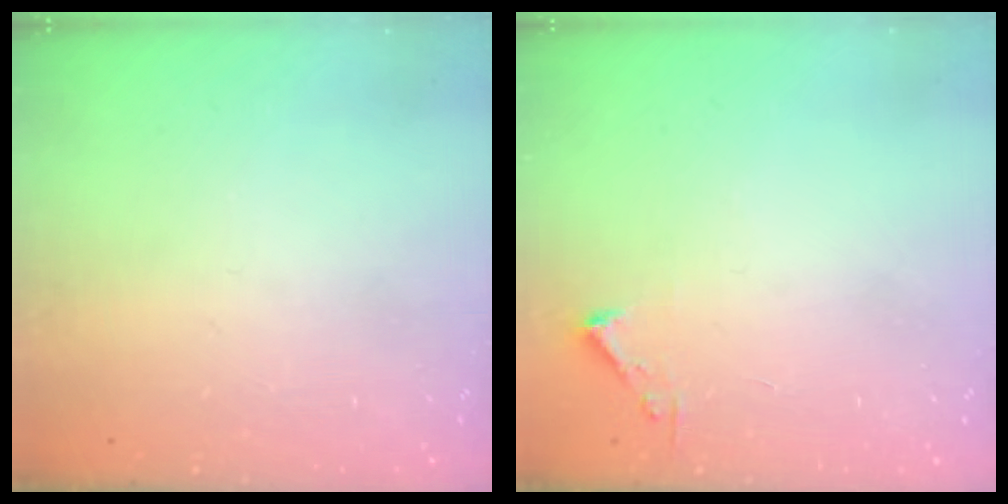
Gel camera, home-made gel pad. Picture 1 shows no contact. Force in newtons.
{"total": 2.4, "press": 2.4, "slide": 0.3}